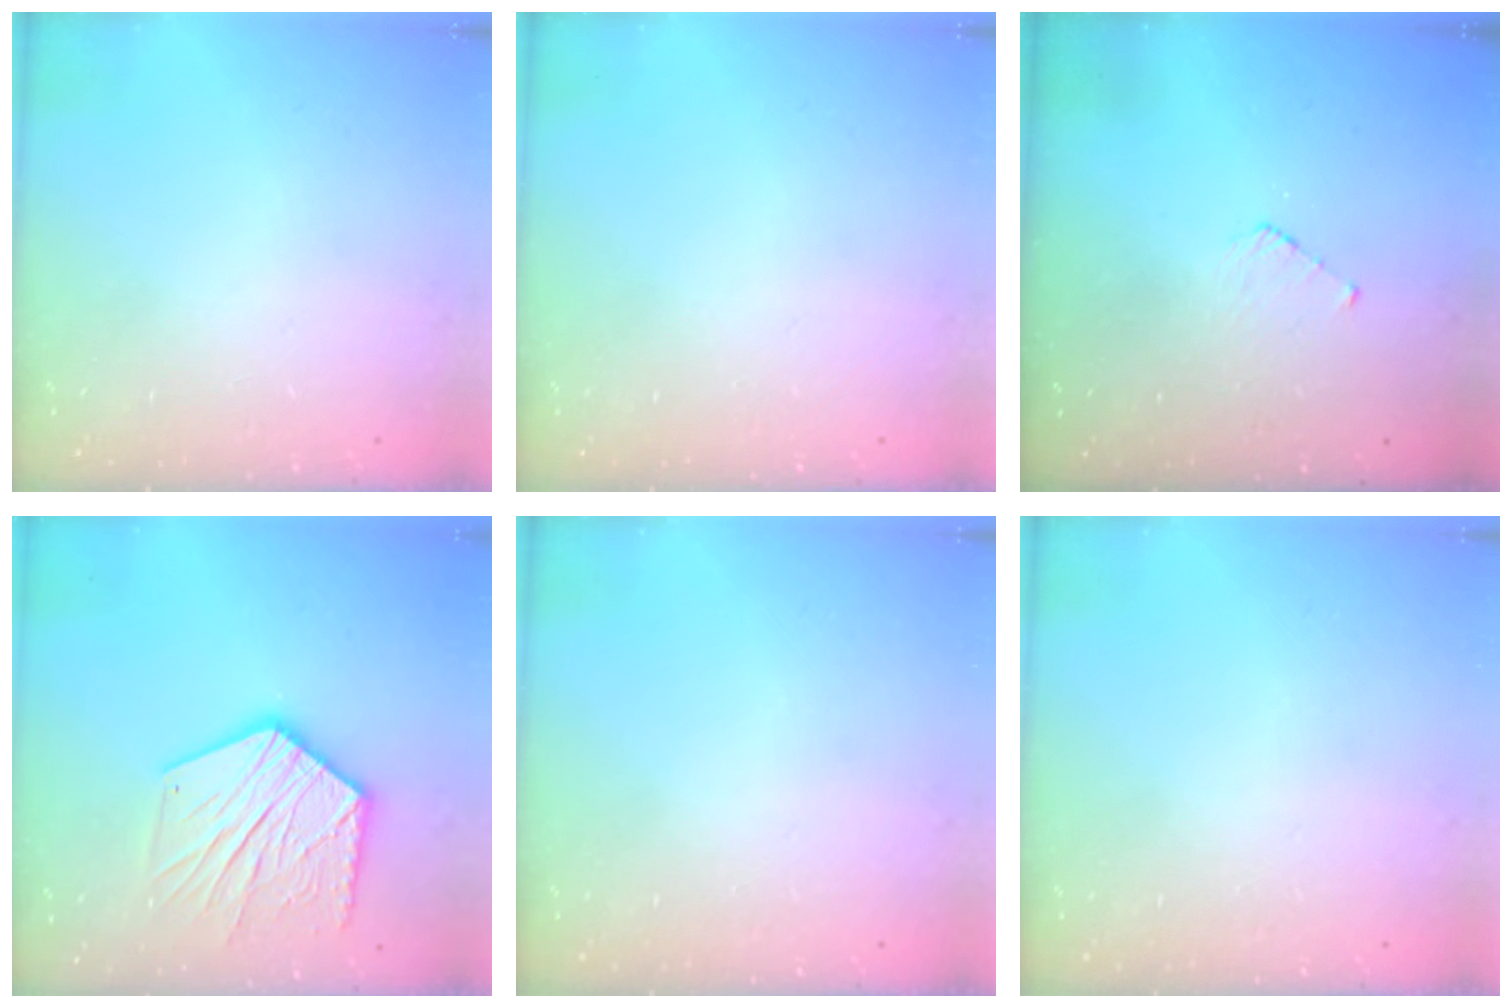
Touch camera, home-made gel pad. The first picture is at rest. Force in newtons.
{"total": 0.0}
{"total": 3.9, "press": 3.9, "slide": 0.4}
{"total": 17.0, "press": 17.0, "slide": 1.5}
{"total": 0.0}
{"total": 0.0}